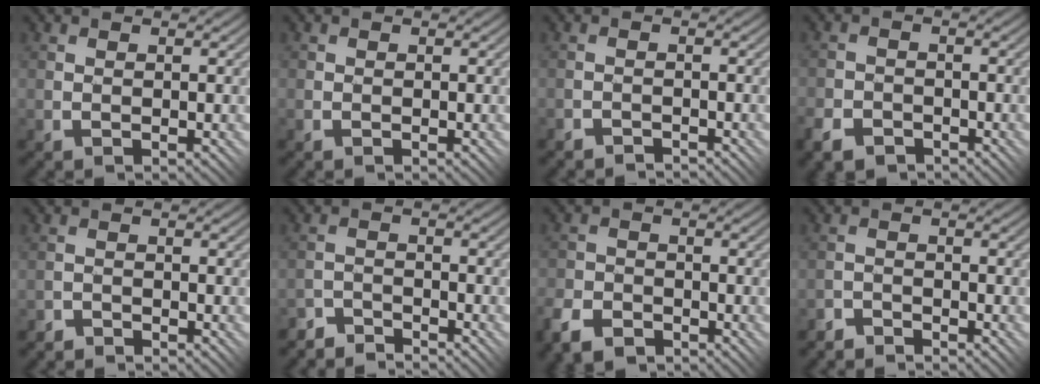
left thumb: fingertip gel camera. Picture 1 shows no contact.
{"total": 0.6, "force": [-0.1, 0.5, -0.2], "torque": [0.006, 0.000, -0.004]}
{"total": 1.6, "force": [-1.4, -0.3, -0.6], "torque": [0.018, 0.007, -0.034]}
{"total": 4.1, "force": [-3.1, 2.5, 1.2], "torque": [-0.030, -0.005, -0.062]}
{"total": 1.7, "force": [-1.6, -0.2, -0.6], "torque": [0.017, 0.013, -0.037]}
{"total": 3.5, "force": [-3.5, 0.1, -0.3], "torque": [0.013, 0.010, -0.078]}
{"total": 5.4, "force": [-4.0, 3.0, 1.9], "torque": [-0.052, -0.005, -0.086]}
{"total": 2.4, "force": [-2.3, -0.1, -0.4], "torque": [0.014, 0.012, -0.053]}